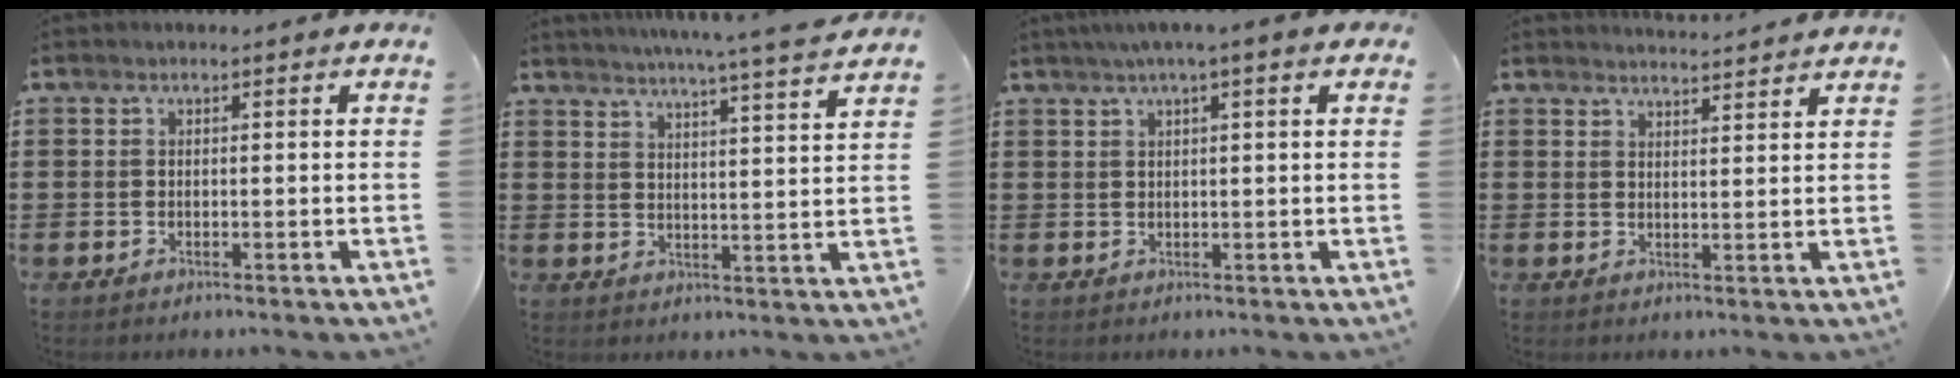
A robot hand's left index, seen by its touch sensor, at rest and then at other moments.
{"total": 5.1, "force": [4.7, -1.1, 1.9], "torque": [-0.054, -0.030, 0.076]}
{"total": 3.1, "force": [1.7, 0.0, 2.6], "torque": [-0.053, 0.004, 0.030]}
{"total": 2.8, "force": [2.8, -0.3, 0.0], "torque": [-0.007, -0.013, 0.052]}